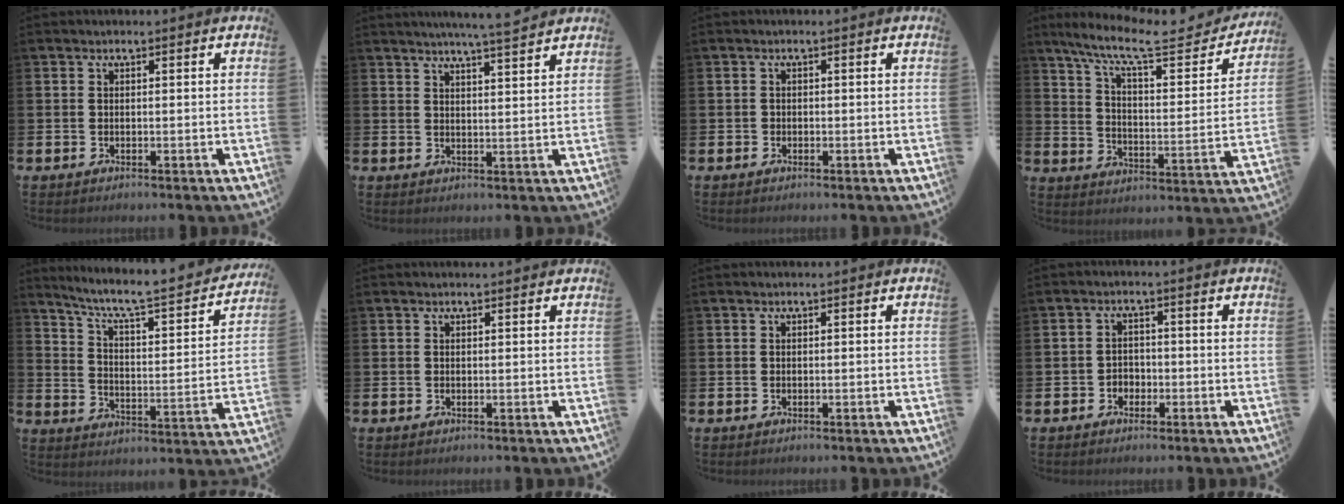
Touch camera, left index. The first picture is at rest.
{"total": 5.1, "force": [4.9, -0.9, 1.2], "torque": [-0.027, -0.028, 0.084]}
{"total": 0.6, "force": [-0.3, 0.5, 0.1], "torque": [-0.008, 0.006, -0.007]}
{"total": 10.2, "force": [8.4, 2.1, 5.2], "torque": [-0.124, -0.048, 0.137]}
{"total": 6.8, "force": [5.9, 0.9, 3.3], "torque": [-0.088, -0.048, 0.090]}
{"total": 0.0}
{"total": 0.0}
{"total": 2.1, "force": [-1.1, 1.6, 0.4], "torque": [-0.010, 0.003, -0.027]}